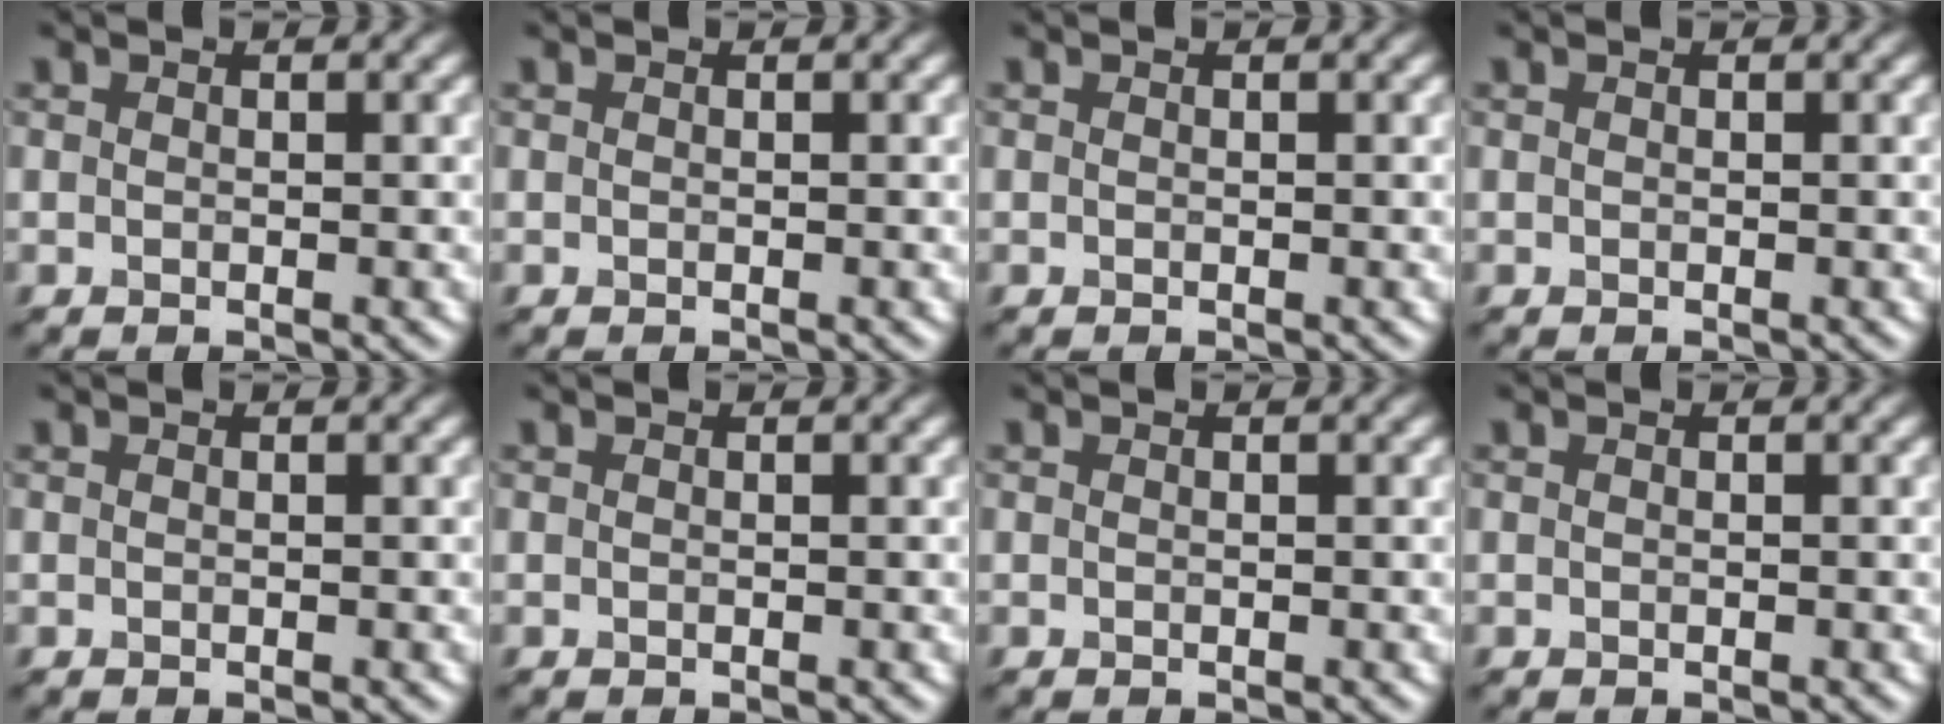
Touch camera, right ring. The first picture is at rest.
{"total": 0.0}
{"total": 0.0}
{"total": 0.0}
{"total": 0.0}
{"total": 0.0}
{"total": 0.0}
{"total": 0.0}